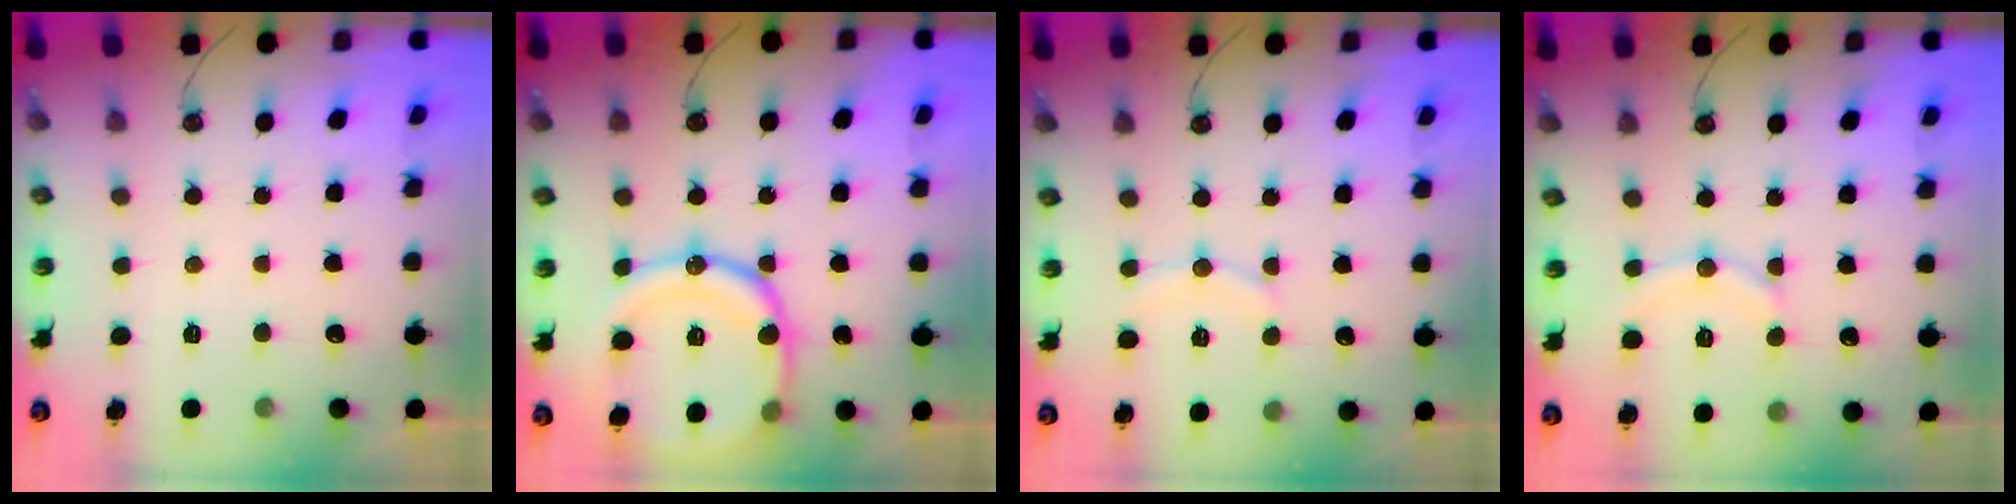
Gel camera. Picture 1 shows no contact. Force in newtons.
{"total": 18.3, "press": 18.3, "slide": 1.1}
{"total": 7.4, "press": 7.4, "slide": 0.7}
{"total": 9.9, "press": 9.9, "slide": 0.9}